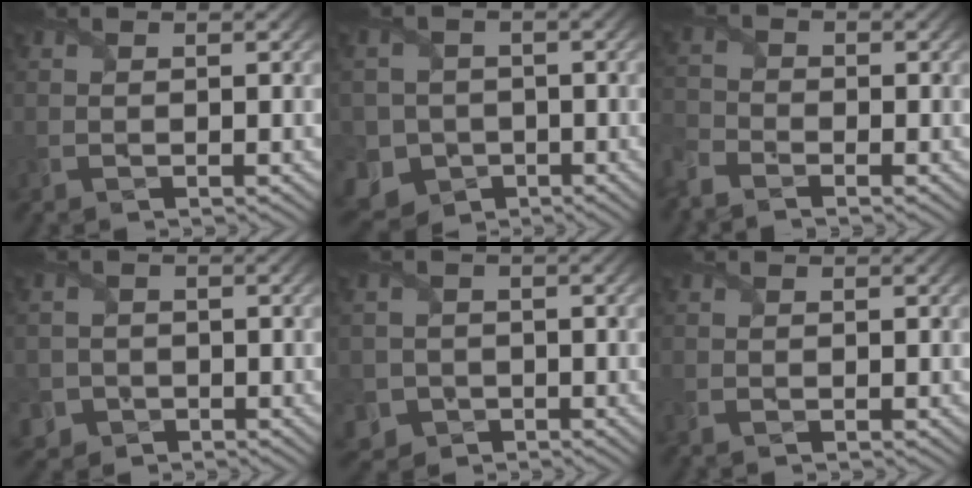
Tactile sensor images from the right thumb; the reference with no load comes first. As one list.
[{"total": 8.4, "force": [-2.8, 7.6, 2.2], "torque": [-0.071, -0.028, -0.072]}, {"total": 4.0, "force": [-3.3, 1.9, 1.3], "torque": [-0.038, -0.009, -0.086]}, {"total": 3.7, "force": [-1.7, 3.2, 0.5], "torque": [-0.009, -0.003, -0.045]}, {"total": 4.1, "force": [-1.7, 3.6, 0.7], "torque": [-0.017, -0.007, -0.044]}, {"total": 0.8, "force": [-0.6, 0.3, 0.3], "torque": [-0.011, -0.006, -0.015]}]